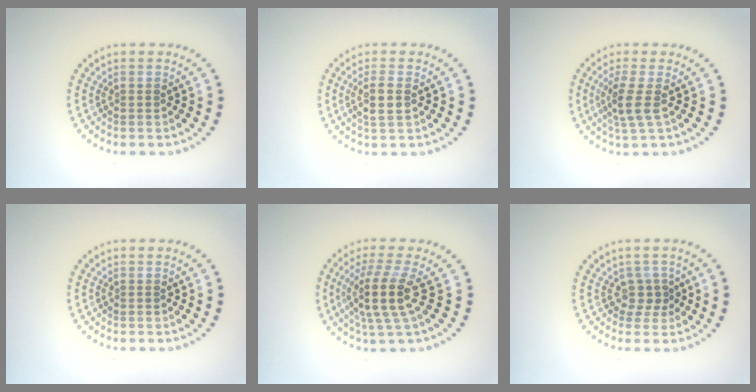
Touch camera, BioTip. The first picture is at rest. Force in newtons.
{"total": 2.1, "press": 2.0, "slide": 0.8}
{"total": 2.6, "press": 2.1, "slide": 1.6}
{"total": 0.0}
{"total": 4.3, "press": 3.3, "slide": 2.7}
{"total": 1.8, "press": 1.3, "slide": 1.3}